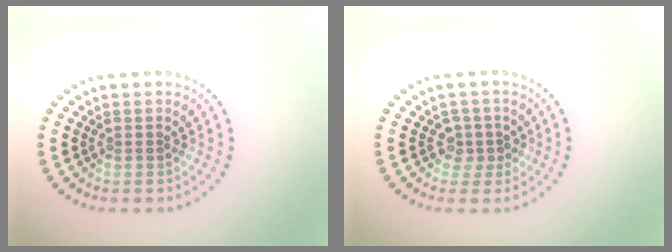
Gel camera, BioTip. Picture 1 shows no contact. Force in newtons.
{"total": 1.9, "press": 1.4, "slide": 1.2}